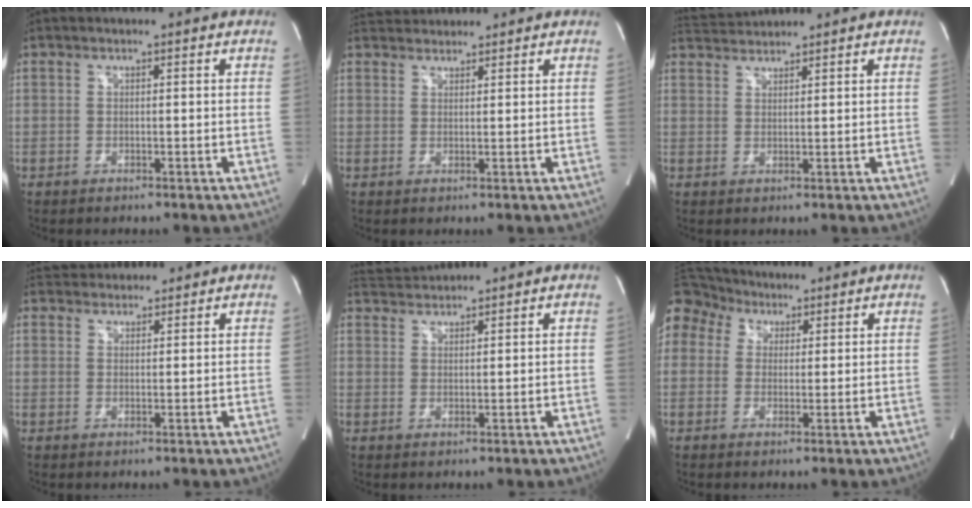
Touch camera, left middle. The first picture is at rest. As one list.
[{"total": 3.7, "force": [3.6, 0.9, 0.2], "torque": [-0.008, 0.030, 0.065]}, {"total": 3.3, "force": [3.3, -0.3, -0.4], "torque": [-0.004, 0.016, 0.067]}, {"total": 4.4, "force": [4.2, 1.4, 0.4], "torque": [-0.007, 0.031, 0.071]}, {"total": 3.4, "force": [3.4, -0.3, -0.4], "torque": [-0.004, 0.016, 0.069]}, {"total": 14.5, "force": [7.5, 11.4, 4.8], "torque": [-0.158, 0.085, 0.150]}]